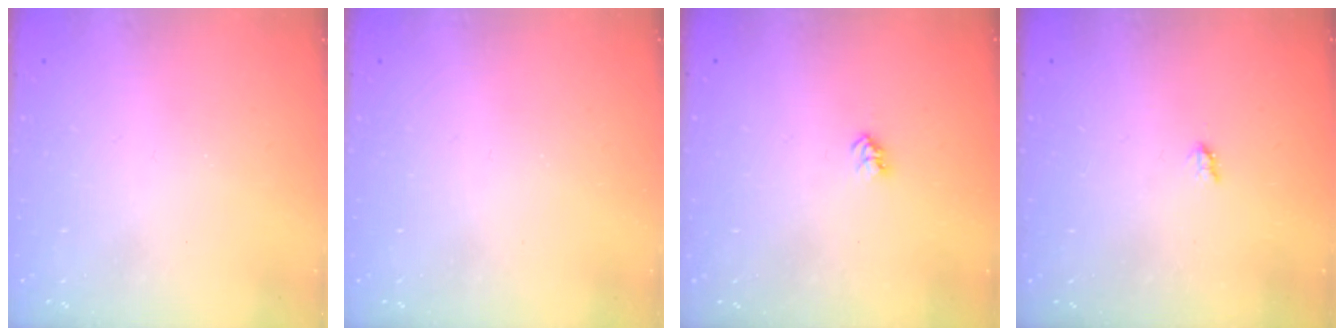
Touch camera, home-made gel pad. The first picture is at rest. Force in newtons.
{"total": 0.0}
{"total": 2.7, "press": 2.7, "slide": 0.4}
{"total": 1.9, "press": 1.9, "slide": 0.3}